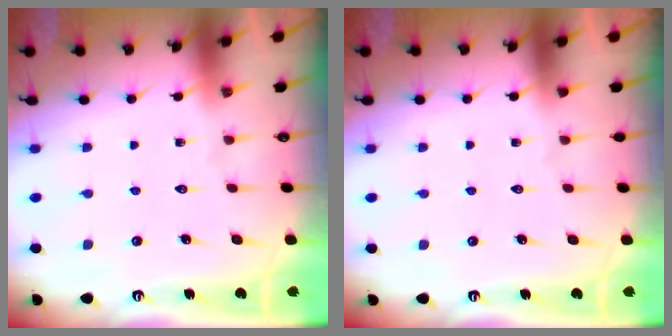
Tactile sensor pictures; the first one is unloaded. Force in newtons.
{"total": 0.0}